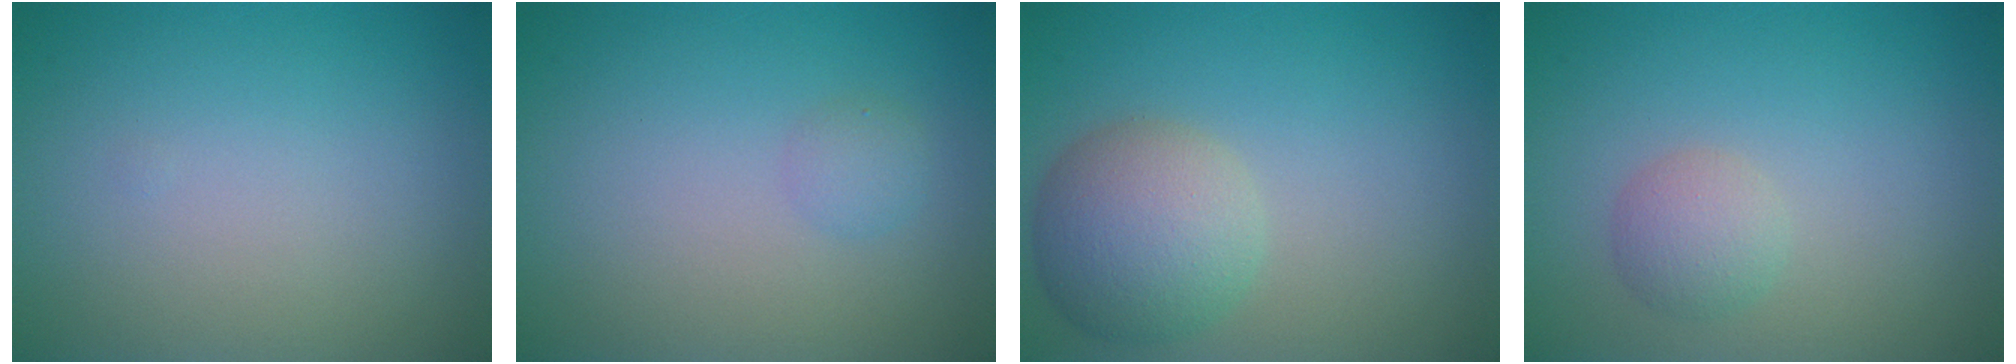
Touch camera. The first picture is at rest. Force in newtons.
{"total": 1.1, "press": 1.1, "slide": 0.1}
{"total": 5.2, "press": 5.2, "slide": 0.1}
{"total": 2.0, "press": 2.0, "slide": 0.1}